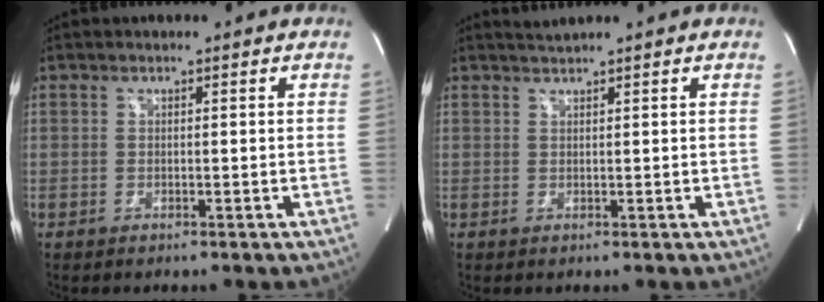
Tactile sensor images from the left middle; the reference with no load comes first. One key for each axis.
{"total": 1.2, "fx": 1.1, "fy": -0.6, "fz": 0.0, "tx": -0.005, "ty": 0.000, "tz": 0.027}